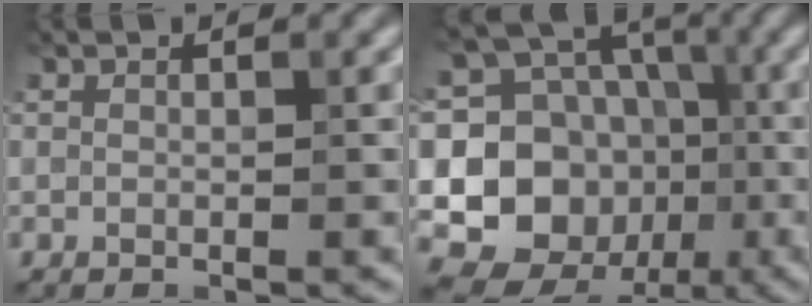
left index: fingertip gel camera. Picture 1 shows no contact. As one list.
[{"total": 13.7, "force": [-1.5, 12.3, 5.9], "torque": [-0.128, 0.018, -0.042]}]